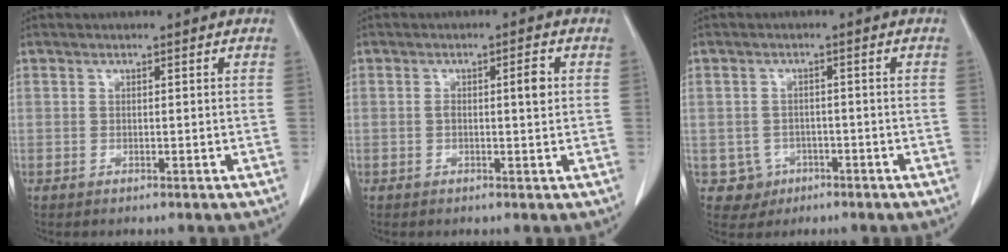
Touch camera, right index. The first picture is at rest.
{"total": 3.0, "force": [0.3, 0.5, 2.9], "torque": [-0.052, 0.008, 0.006]}
{"total": 3.6, "force": [-1.4, 3.3, 0.0], "torque": [0.007, 0.012, -0.016]}